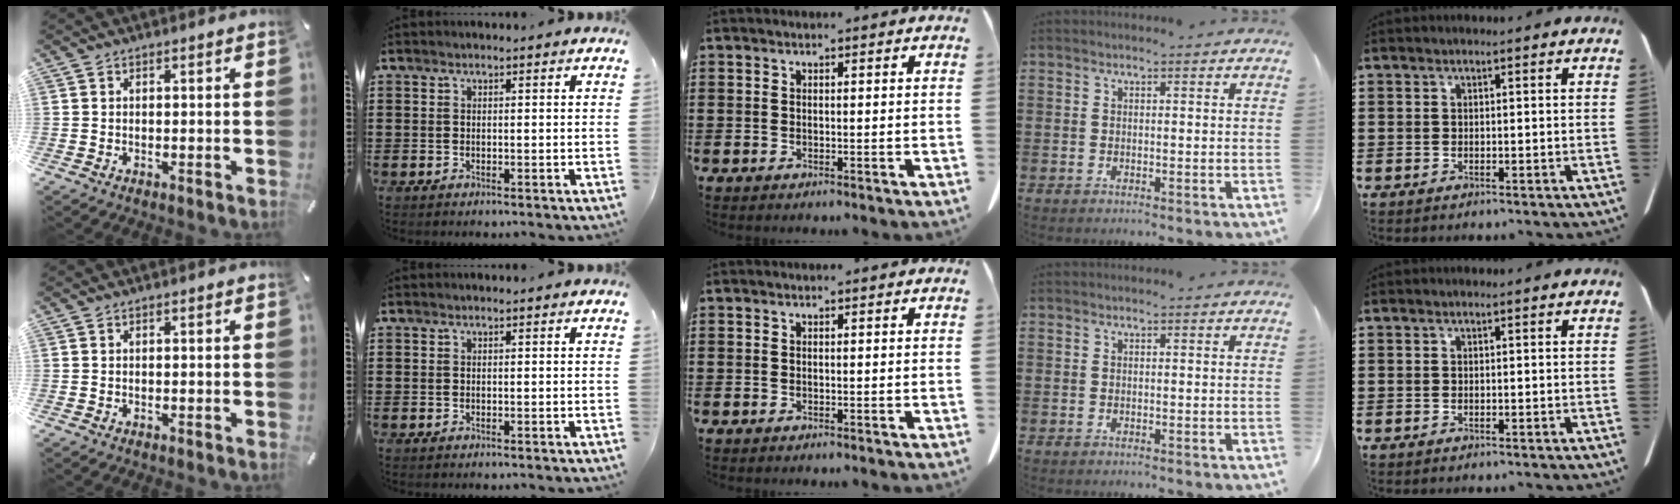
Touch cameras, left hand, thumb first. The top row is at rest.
{}